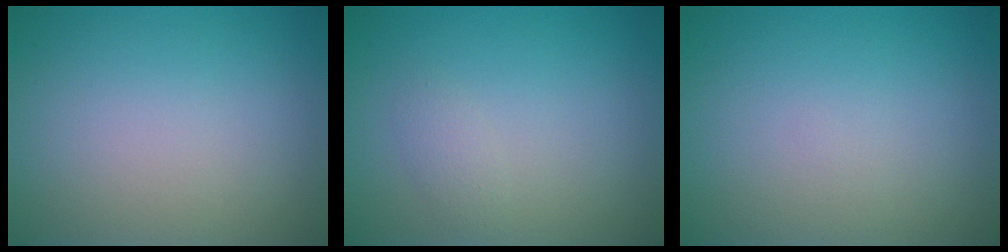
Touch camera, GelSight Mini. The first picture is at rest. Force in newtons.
{"total": 1.1, "press": 1.1, "slide": 0.0}
{"total": 0.0}